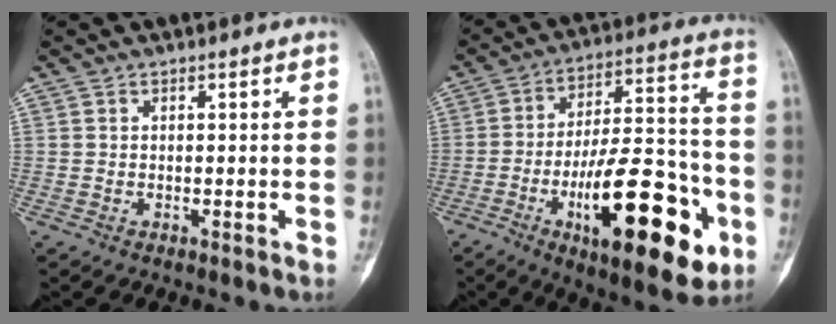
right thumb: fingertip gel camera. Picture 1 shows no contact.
{"total": 26.2, "force": [-9.8, 9.4, 22.4], "torque": [-0.318, 0.041, -0.142]}